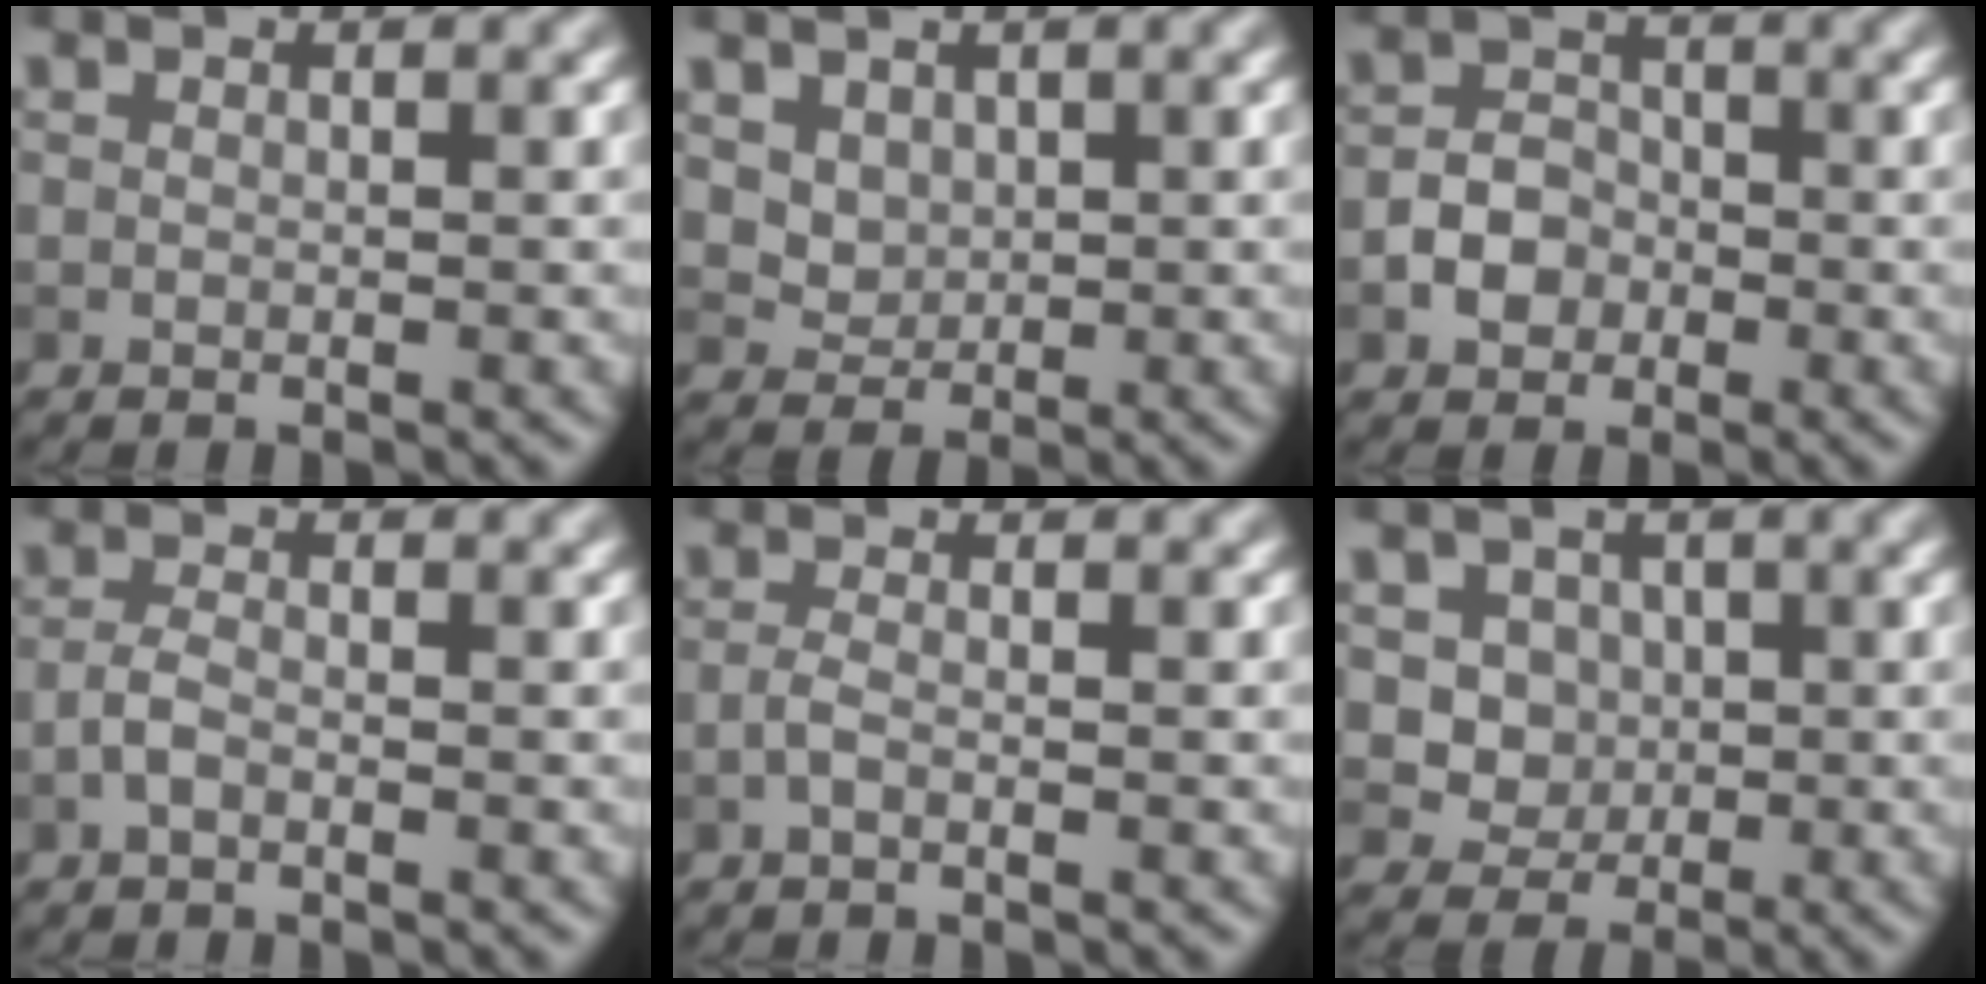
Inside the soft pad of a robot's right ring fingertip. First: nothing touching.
{"total": 2.9, "force": [1.4, 2.2, 1.4], "torque": [-0.043, -0.004, 0.051]}
{"total": 2.9, "force": [-1.1, 2.3, 1.3], "torque": [-0.017, 0.005, -0.023]}
{"total": 1.5, "force": [-0.9, 0.5, 1.1], "torque": [-0.025, 0.003, -0.023]}
{"total": 1.2, "force": [-0.7, 0.3, 0.9], "torque": [-0.021, 0.002, -0.016]}
{"total": 3.6, "force": [0.8, 3.2, 1.4], "torque": [-0.024, -0.008, 0.021]}